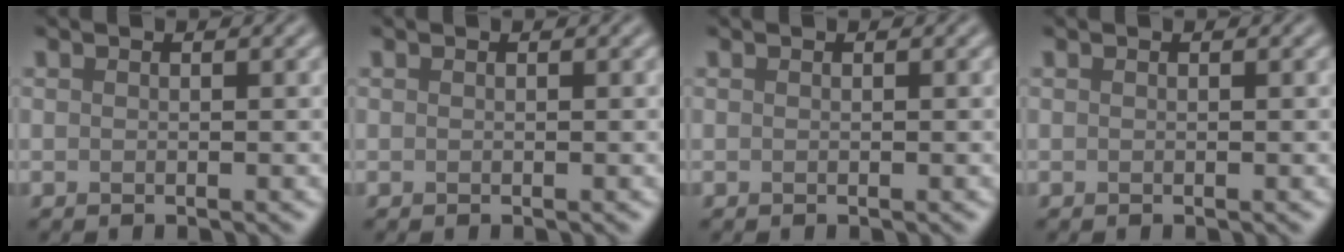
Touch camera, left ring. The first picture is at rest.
{"total": 0.0}
{"total": 0.0}
{"total": 0.0}